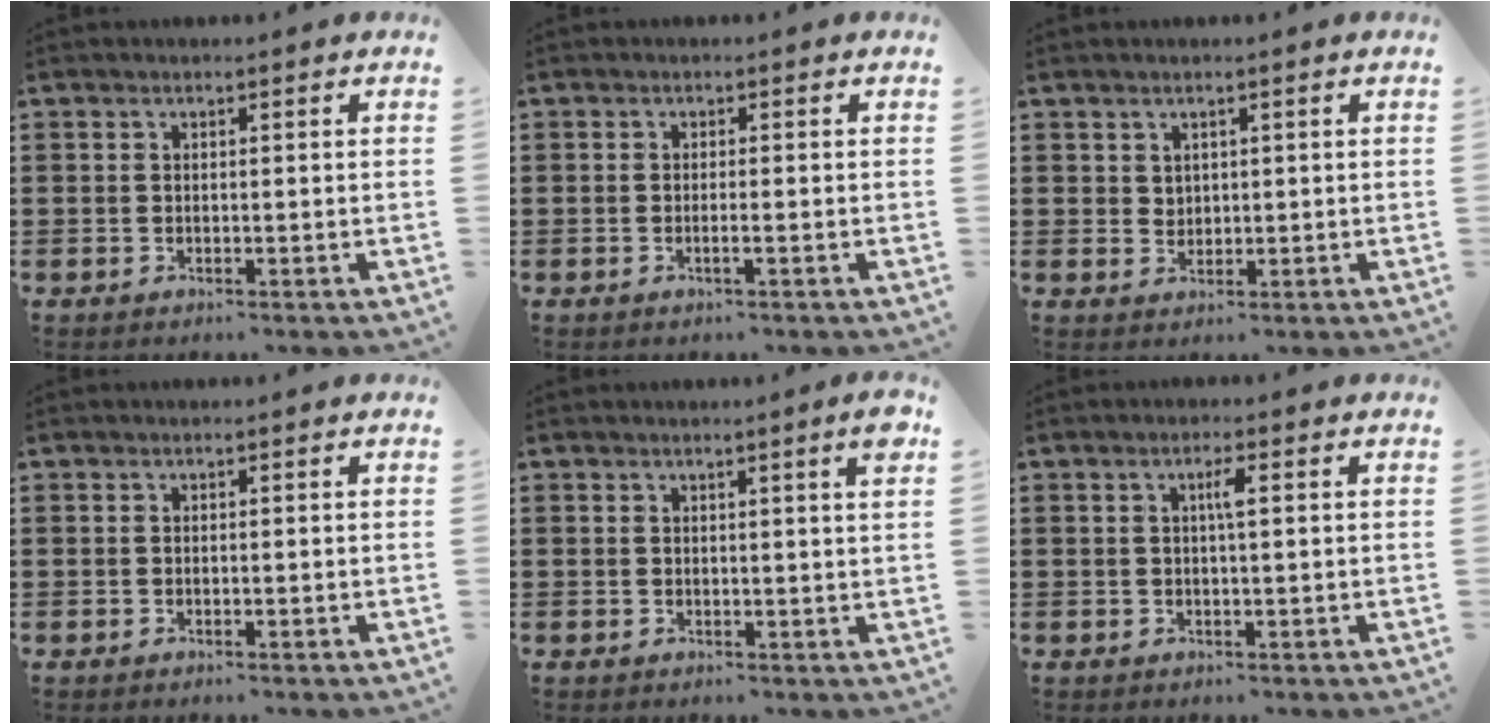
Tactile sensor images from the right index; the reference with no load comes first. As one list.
[{"total": 1.2, "force": [-0.5, -0.1, 1.1], "torque": [-0.017, -0.005, -0.008]}, {"total": 1.8, "force": [1.3, 1.2, 0.2], "torque": [-0.007, 0.006, 0.025]}, {"total": 0.0}, {"total": 2.5, "force": [1.6, -0.3, 1.9], "torque": [-0.030, -0.006, 0.025]}, {"total": 2.0, "force": [0.4, 0.2, 2.0], "torque": [-0.040, 0.001, 0.004]}]